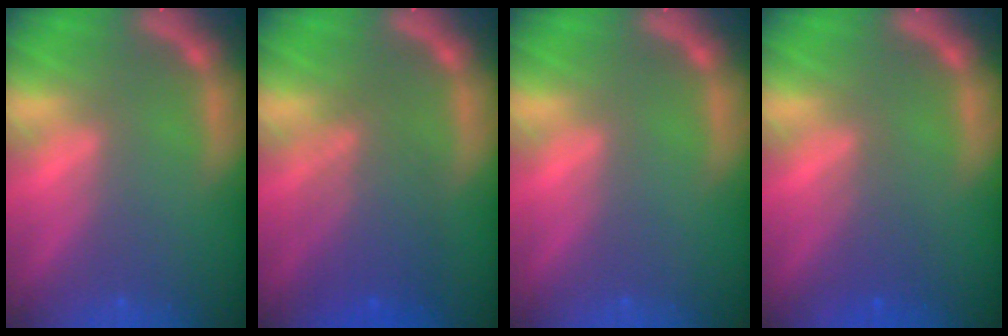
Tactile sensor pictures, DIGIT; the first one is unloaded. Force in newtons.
{"total": 5.5}
{"total": 0.0}
{"total": 2.0}